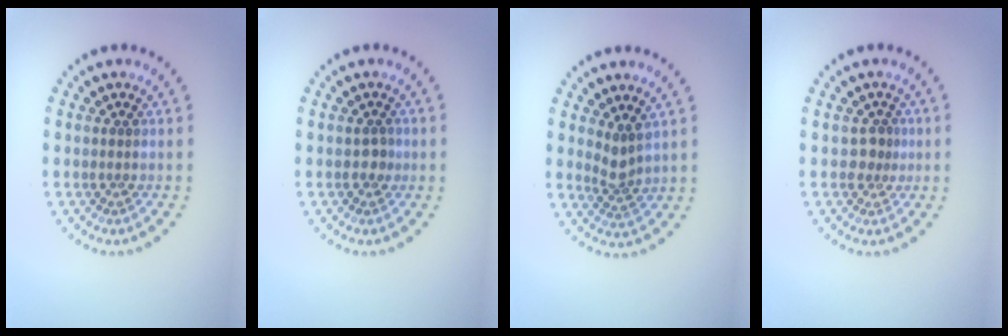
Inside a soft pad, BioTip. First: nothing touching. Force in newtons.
{"total": 0.9, "press": 0.9, "slide": 0.3}
{"total": 1.9, "press": 1.4, "slide": 1.3}
{"total": 1.7, "press": 1.4, "slide": 1.0}